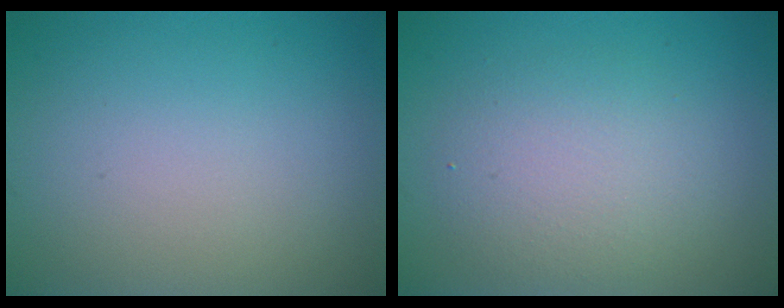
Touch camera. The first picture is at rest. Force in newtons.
{"total": 3.7, "press": 3.7, "slide": 0.3}